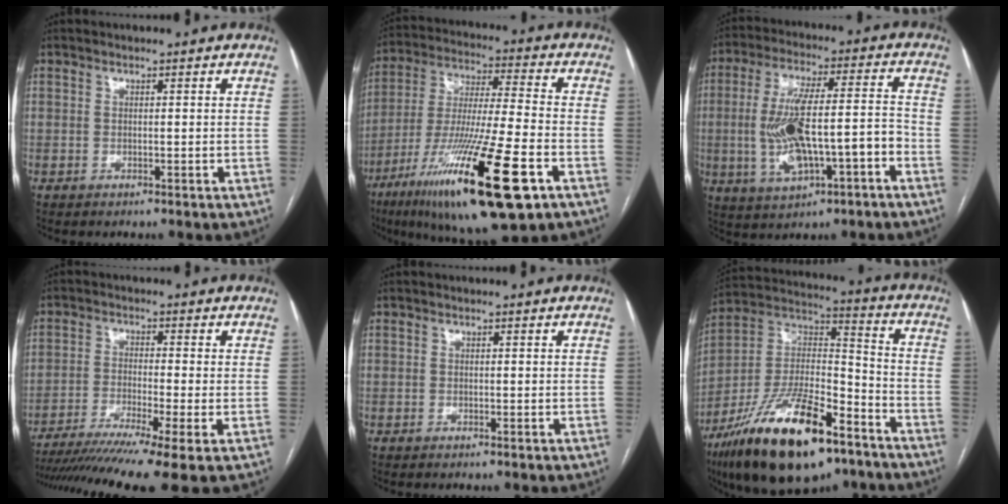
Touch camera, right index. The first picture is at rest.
{"total": 23.9, "force": [-11.9, 2.5, 20.6], "torque": [-0.360, -0.050, -0.203]}
{"total": 14.4, "force": [-3.8, 3.7, 13.4], "torque": [-0.251, 0.019, -0.055]}
{"total": 13.6, "force": [-10.0, -1.2, 9.1], "torque": [-0.149, -0.033, -0.162]}
{"total": 0.0}
{"total": 24.4, "force": [-15.5, 7.5, 17.3], "torque": [-0.317, -0.002, -0.264]}